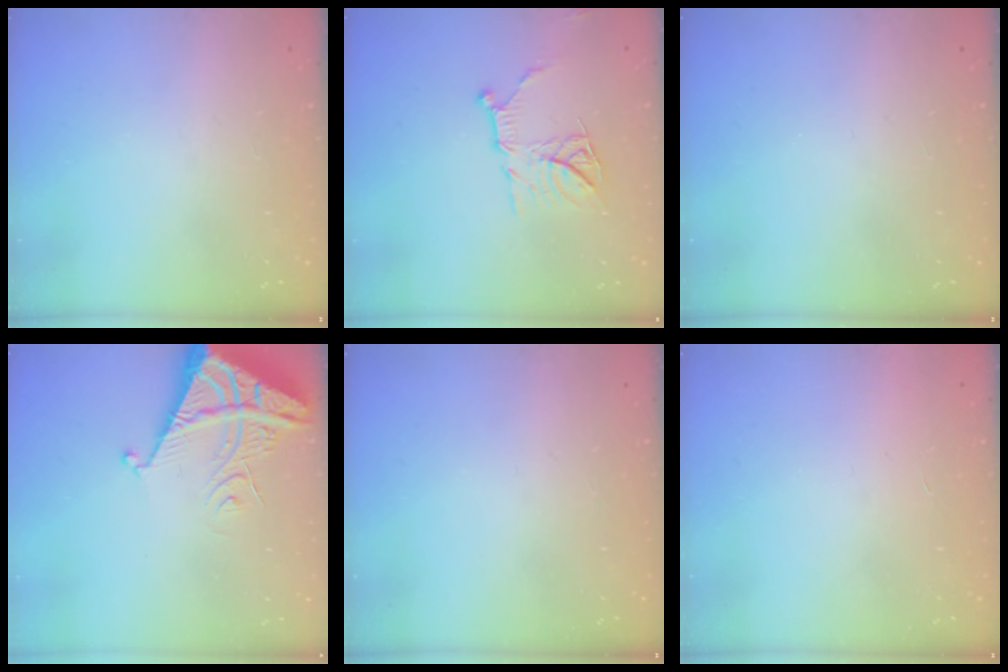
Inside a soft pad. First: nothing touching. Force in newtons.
{"total": 10.8, "press": 10.8, "slide": 0.4}
{"total": 0.0}
{"total": 7.0, "press": 6.9, "slide": 0.7}
{"total": 0.0}
{"total": 1.6, "press": 1.6, "slide": 0.1}